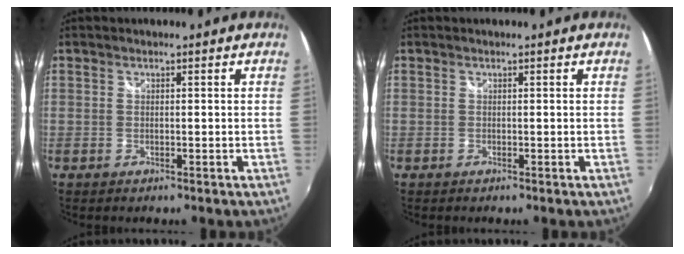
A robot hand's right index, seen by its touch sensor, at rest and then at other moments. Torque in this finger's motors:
{"motor_torque": [0.22, 0.06, 0.06, 0.01]}